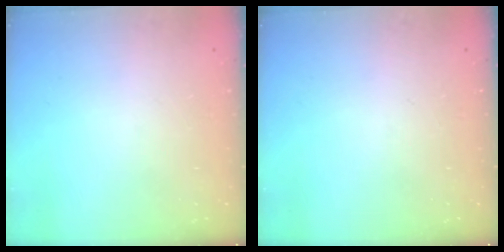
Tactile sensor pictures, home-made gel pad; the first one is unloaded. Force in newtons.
{"total": 0.0}